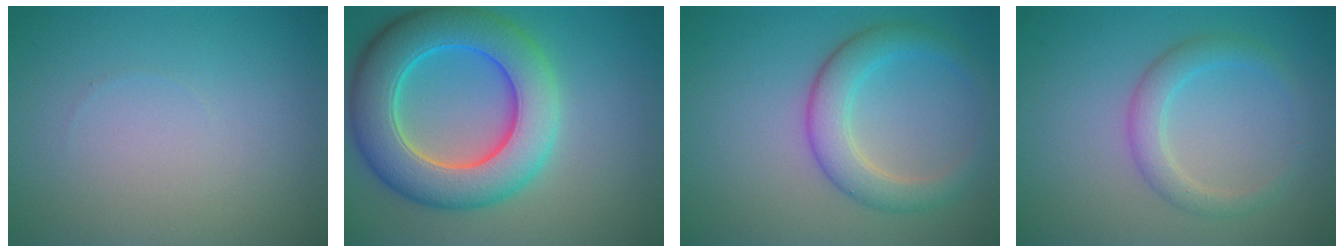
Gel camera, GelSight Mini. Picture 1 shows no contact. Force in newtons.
{"total": 10.0, "press": 10.0, "slide": 0.4}
{"total": 4.3, "press": 4.3, "slide": 0.1}
{"total": 2.6, "press": 2.6, "slide": 0.1}